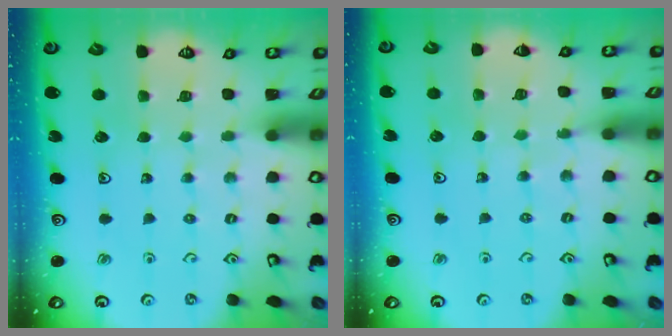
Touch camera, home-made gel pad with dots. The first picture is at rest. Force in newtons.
{"total": 4.2, "press": 4.0, "slide": 1.4}